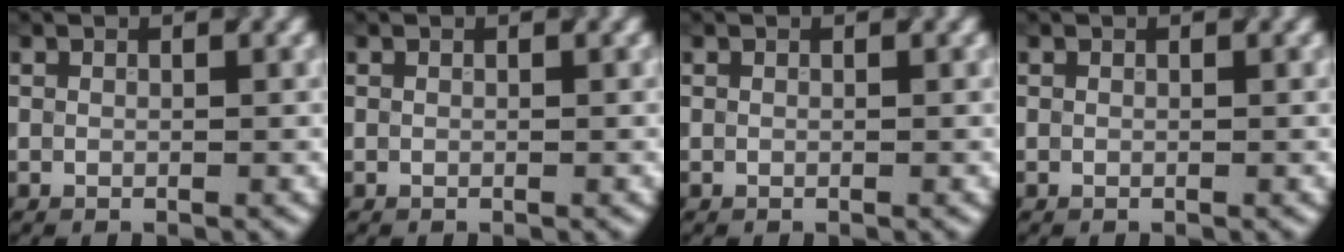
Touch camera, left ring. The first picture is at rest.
{"total": 0.0}
{"total": 0.0}
{"total": 0.0}